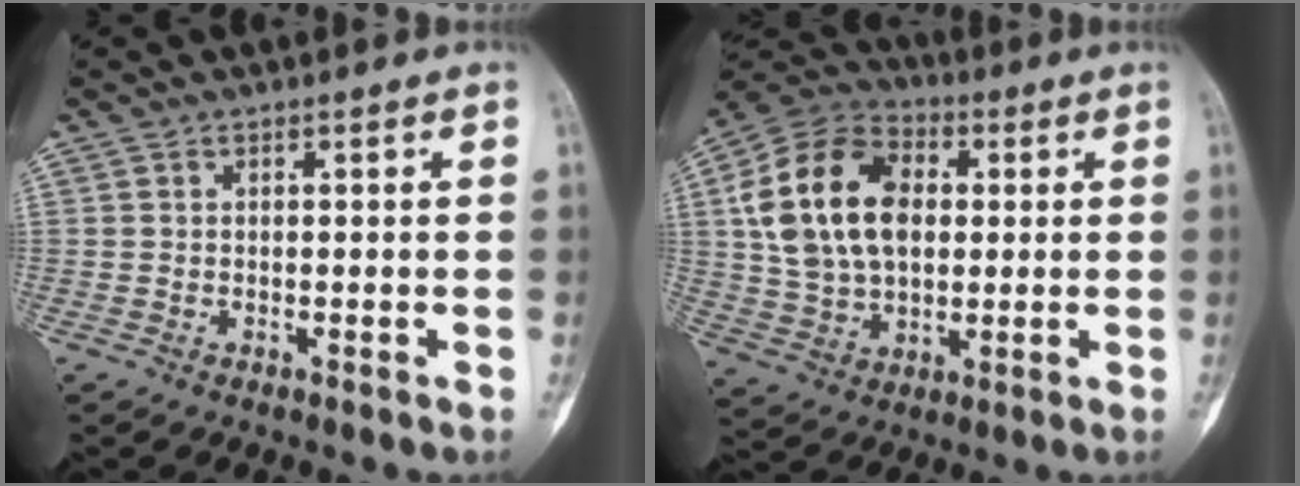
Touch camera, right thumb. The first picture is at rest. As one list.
[{"total": 19.1, "force": [2.9, 13.0, 13.7], "torque": [-0.234, 0.020, 0.052]}]